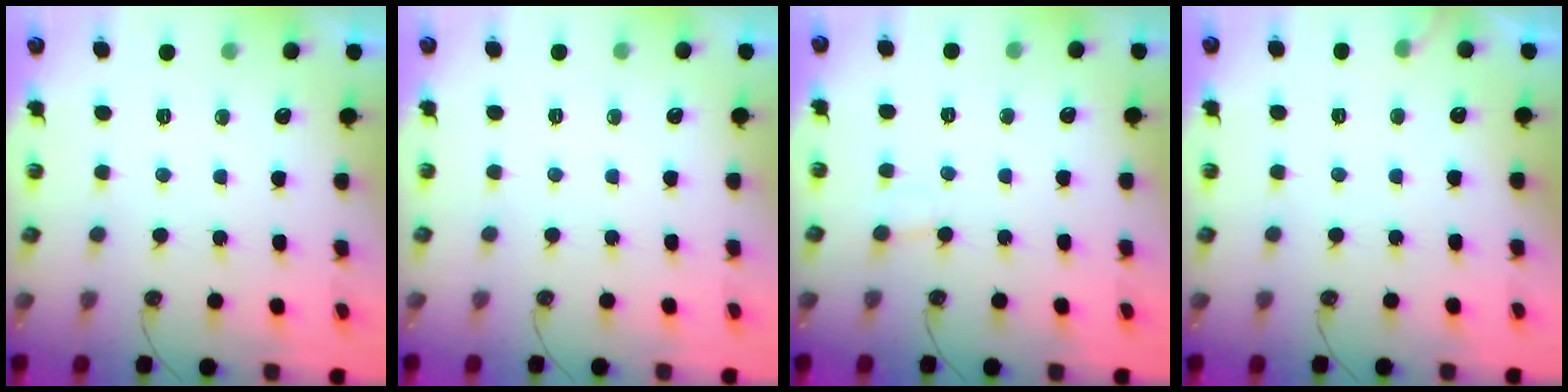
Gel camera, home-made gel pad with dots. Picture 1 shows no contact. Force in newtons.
{"total": 0.0}
{"total": 2.8, "press": 2.8, "slide": 0.2}
{"total": 4.0, "press": 3.9, "slide": 0.3}